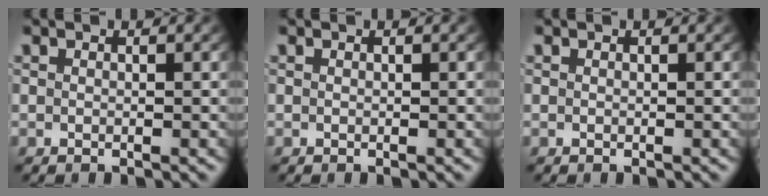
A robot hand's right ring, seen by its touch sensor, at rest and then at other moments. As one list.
[{"total": 0.0}, {"total": 0.0}]